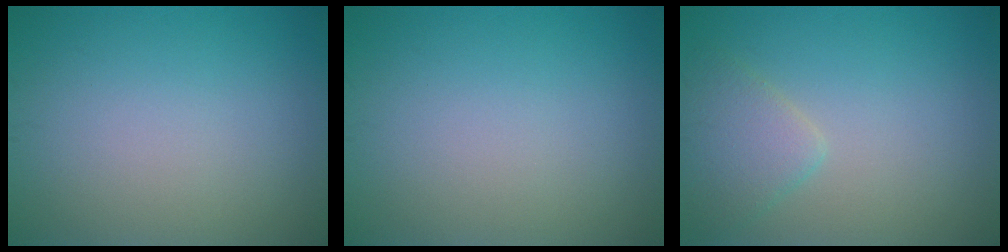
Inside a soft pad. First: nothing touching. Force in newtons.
{"total": 0.0}
{"total": 2.6, "press": 2.6, "slide": 0.2}